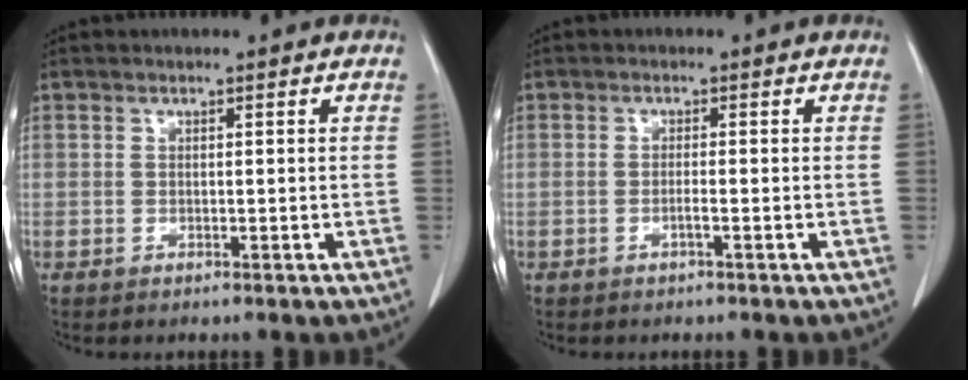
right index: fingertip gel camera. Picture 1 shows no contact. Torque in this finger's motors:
{"motor_torque": [-0.12, 0.08, -0.06, 0.01]}